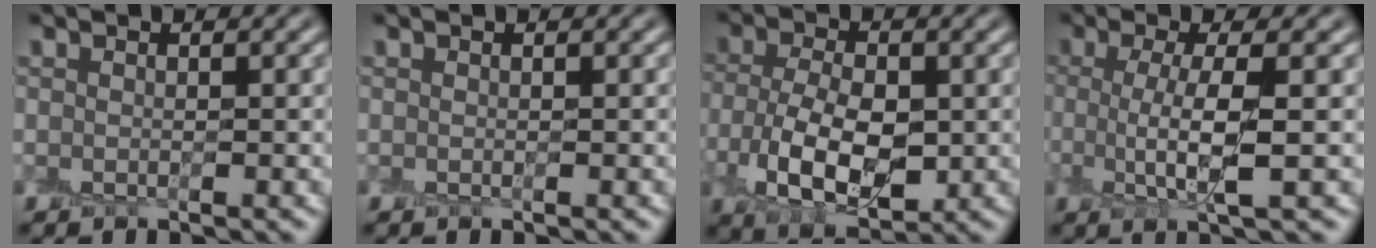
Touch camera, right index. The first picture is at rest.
{"total": 0.0}
{"total": 7.1, "force": [-1.1, 4.5, 5.4], "torque": [-0.113, 0.001, -0.016]}
{"total": 4.2, "force": [0.0, 1.0, 4.1], "torque": [-0.081, 0.003, 0.000]}